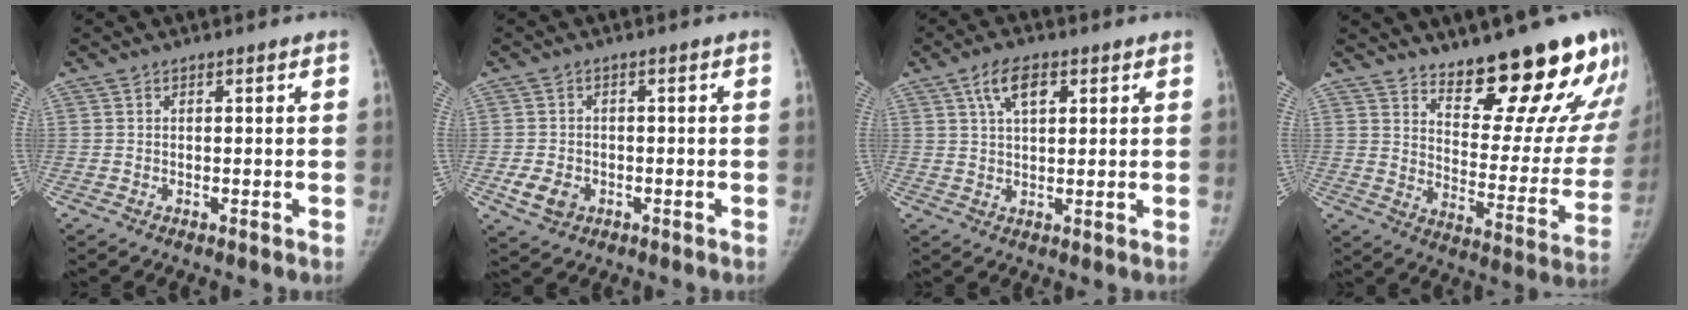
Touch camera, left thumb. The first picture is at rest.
{"total": 4.8, "force": [-1.8, 3.7, 2.5], "torque": [-0.041, 0.002, -0.025]}
{"total": 6.3, "force": [2.8, 3.2, 4.7], "torque": [-0.076, -0.001, 0.051]}
{"total": 22.0, "force": [16.2, 6.8, 13.2], "torque": [-0.130, -0.119, 0.223]}